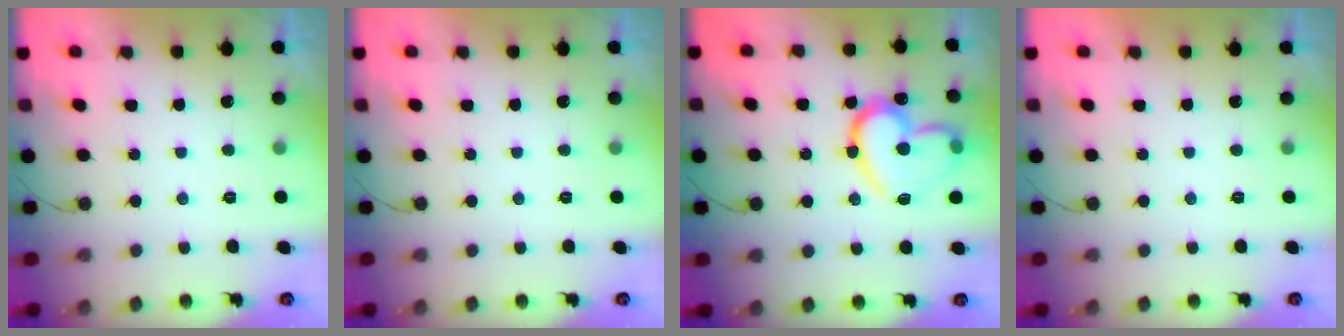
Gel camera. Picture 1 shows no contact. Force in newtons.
{"total": 0.0}
{"total": 18.9, "press": 18.9, "slide": 1.5}
{"total": 1.7, "press": 1.6, "slide": 0.1}